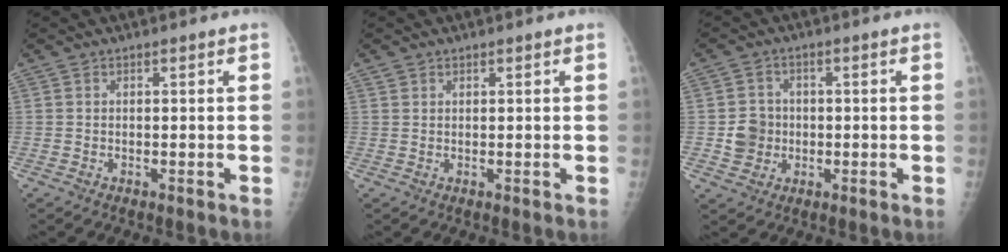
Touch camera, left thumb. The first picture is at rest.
{"total": 0.8, "force": [0.5, 0.6, 0.1], "torque": [0.007, -0.002, 0.007]}
{"total": 5.1, "force": [-0.6, 4.8, 1.6], "torque": [-0.006, 0.007, -0.010]}